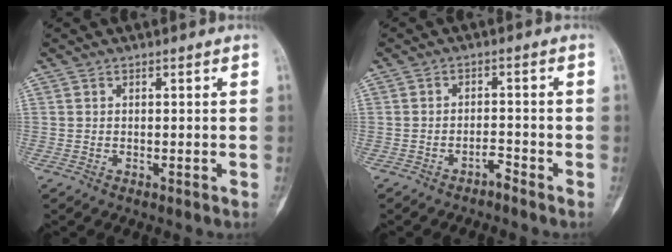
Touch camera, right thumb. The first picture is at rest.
{"total": 2.4, "force": [-2.1, 1.0, 0.6], "torque": [0.000, 0.019, -0.036]}